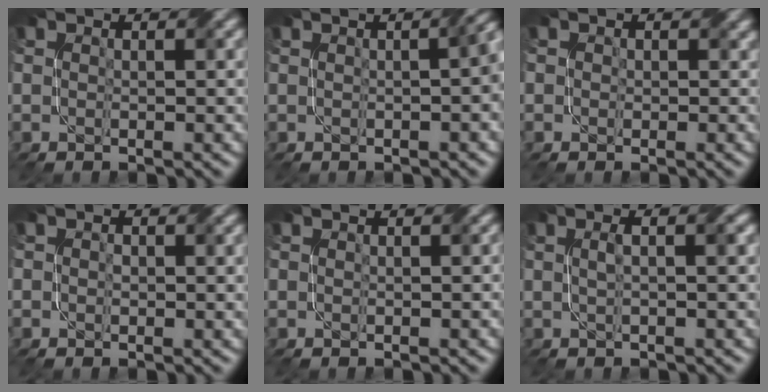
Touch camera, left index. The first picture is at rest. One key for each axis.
{"total": 3.7, "fx": 0.0, "fy": 1.3, "fz": 3.5, "tx": -0.020, "ty": 0.014, "tz": 0.004}
{"total": 1.6, "fx": 0.5, "fy": 1.4, "fz": 0.4, "tx": -0.006, "ty": 0.003, "tz": 0.001}
{"total": 1.5, "fx": 0.3, "fy": 1.0, "fz": 1.0, "tx": -0.013, "ty": -0.001, "tz": 0.005}
{"total": 0.6, "fx": 0.3, "fy": 0.1, "fz": 0.5, "tx": -0.006, "ty": 0.004, "tz": 0.001}
{"total": 2.5, "fx": 0.6, "fy": 0.8, "fz": 2.3, "tx": -0.034, "ty": 0.006, "tz": 0.005}